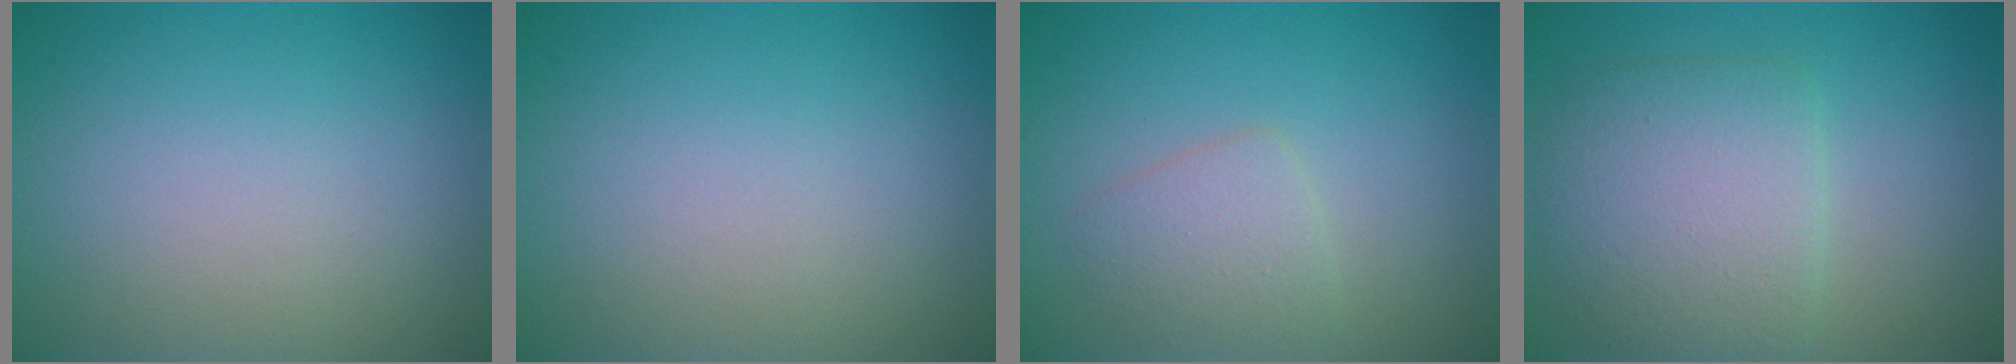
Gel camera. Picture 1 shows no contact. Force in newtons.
{"total": 0.0}
{"total": 2.2, "press": 2.2, "slide": 0.1}
{"total": 5.5, "press": 5.5, "slide": 0.1}